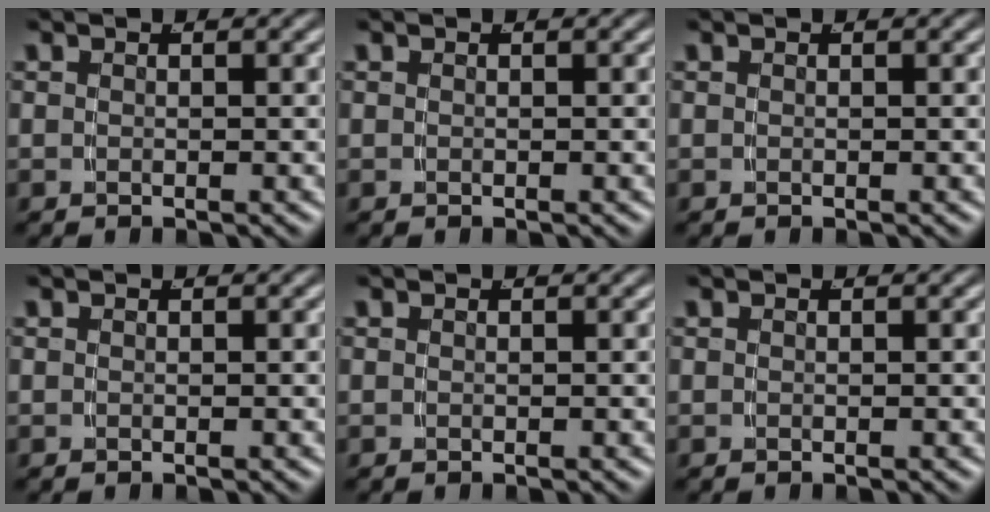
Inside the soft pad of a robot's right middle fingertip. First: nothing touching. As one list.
[{"total": 0.0}, {"total": 0.0}, {"total": 0.0}, {"total": 0.0}, {"total": 0.0}]